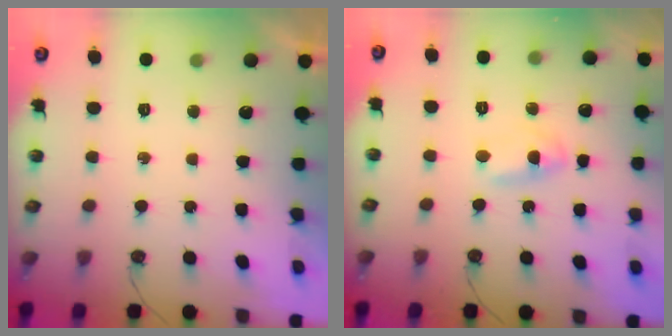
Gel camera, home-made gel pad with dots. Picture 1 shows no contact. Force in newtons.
{"total": 2.7, "press": 2.7, "slide": 0.2}